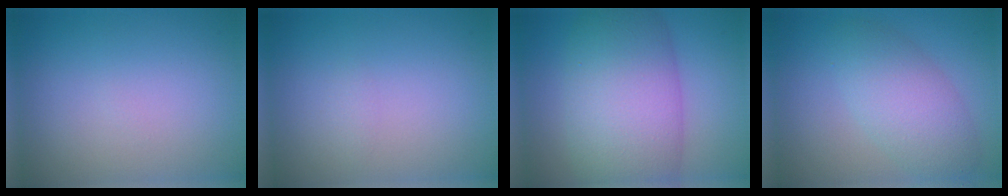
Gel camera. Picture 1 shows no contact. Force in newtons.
{"total": 0.6, "press": 0.6, "slide": 0.0}
{"total": 10.6, "press": 10.6, "slide": 0.3}
{"total": 4.7, "press": 4.7, "slide": 0.1}